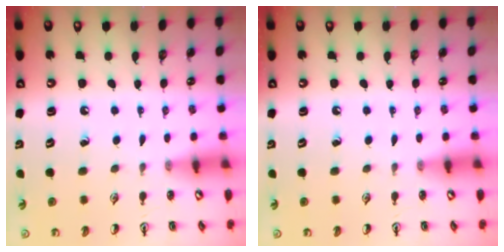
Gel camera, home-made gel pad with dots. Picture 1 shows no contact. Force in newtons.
{"total": 0.0}